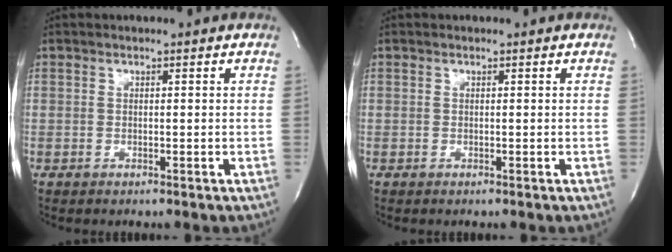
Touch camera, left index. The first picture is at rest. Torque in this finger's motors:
{"motor_torque": [0.00, 0.00, 0.00, 0.00]}